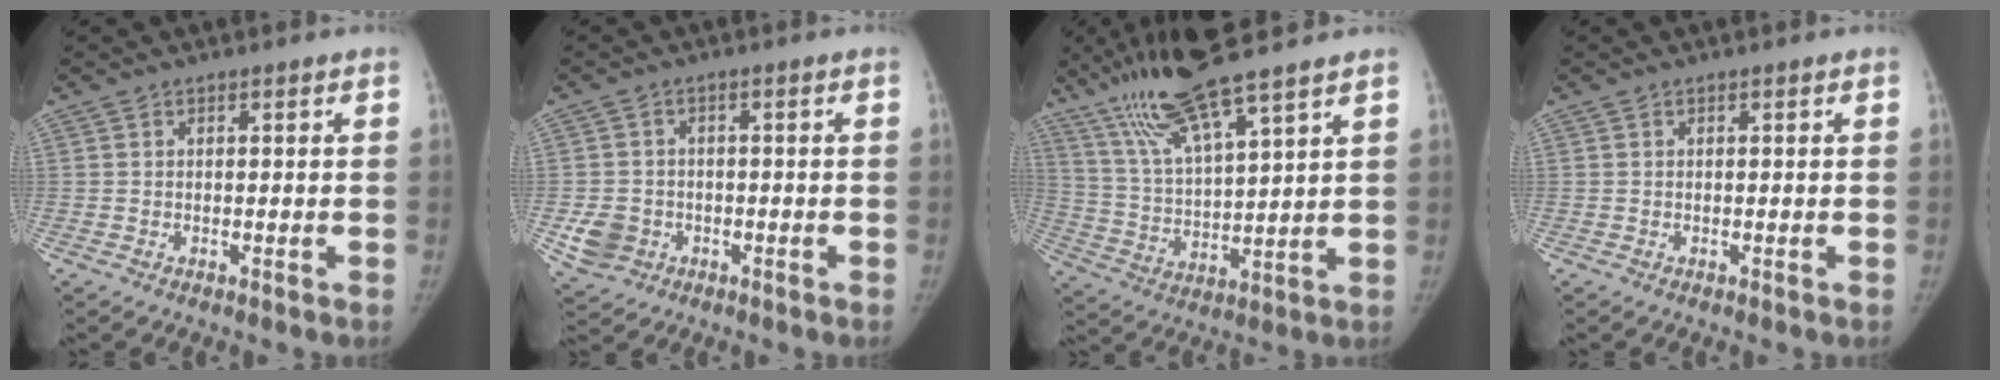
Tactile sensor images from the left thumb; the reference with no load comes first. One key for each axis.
{"total": 5.5, "fx": -1.6, "fy": 4.8, "fz": 2.0, "tx": -0.030, "ty": 0.006, "tz": -0.023}
{"total": 15.7, "fx": 11.6, "fy": 1.7, "fz": 10.5, "tx": -0.194, "ty": -0.044, "tz": 0.225}
{"total": 0.0}